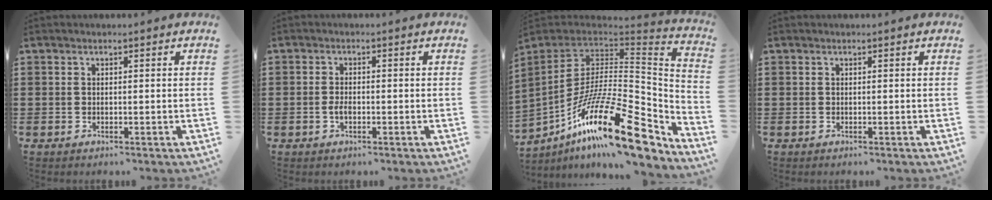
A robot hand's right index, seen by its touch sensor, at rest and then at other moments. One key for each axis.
{"total": 1.5, "fx": -0.6, "fy": 0.6, "fz": 1.3, "tx": -0.033, "ty": -0.008, "tz": -0.011}
{"total": 25.1, "fx": -13.6, "fy": 7.6, "fz": 19.7, "tx": -0.355, "ty": 0.024, "tz": -0.244}
{"total": 0.0}